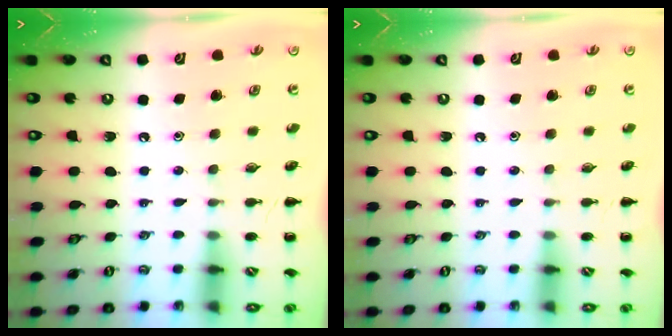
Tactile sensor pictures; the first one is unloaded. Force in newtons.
{"total": 0.0}